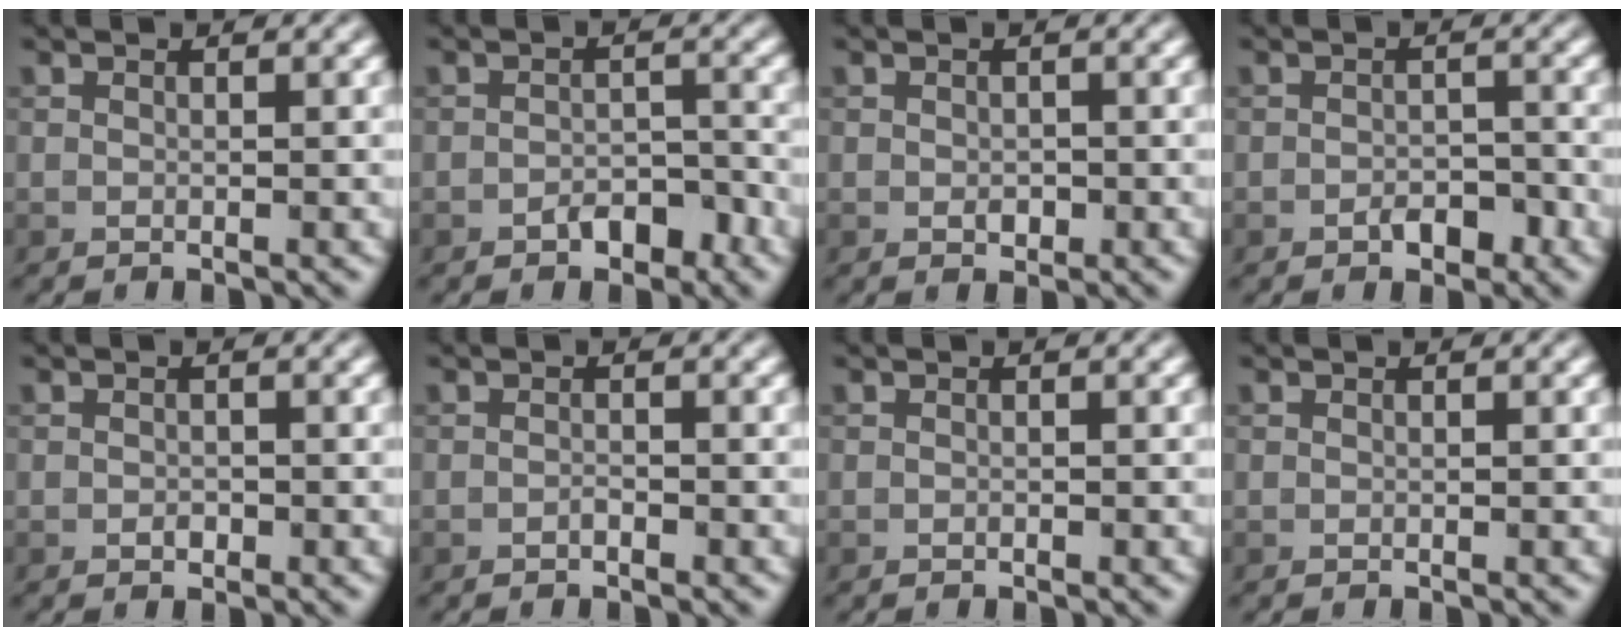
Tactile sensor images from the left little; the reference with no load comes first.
{"total": 2.5, "force": [-1.6, 1.4, 1.4], "torque": [-0.016, 0.009, -0.025]}
{"total": 1.1, "force": [-0.2, 0.8, 0.7], "torque": [-0.011, -0.003, -0.004]}
{"total": 2.1, "force": [-1.2, 1.1, 1.2], "torque": [-0.014, 0.004, -0.020]}
{"total": 0.7, "force": [-0.3, 0.5, 0.4], "torque": [-0.004, -0.002, -0.005]}
{"total": 0.6, "force": [-0.4, 0.2, 0.3], "torque": [-0.006, 0.001, -0.008]}
{"total": 0.0}
{"total": 0.0}